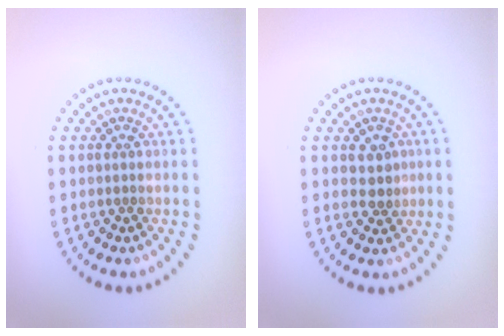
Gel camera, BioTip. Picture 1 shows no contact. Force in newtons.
{"total": 2.0, "press": 1.8, "slide": 0.8}